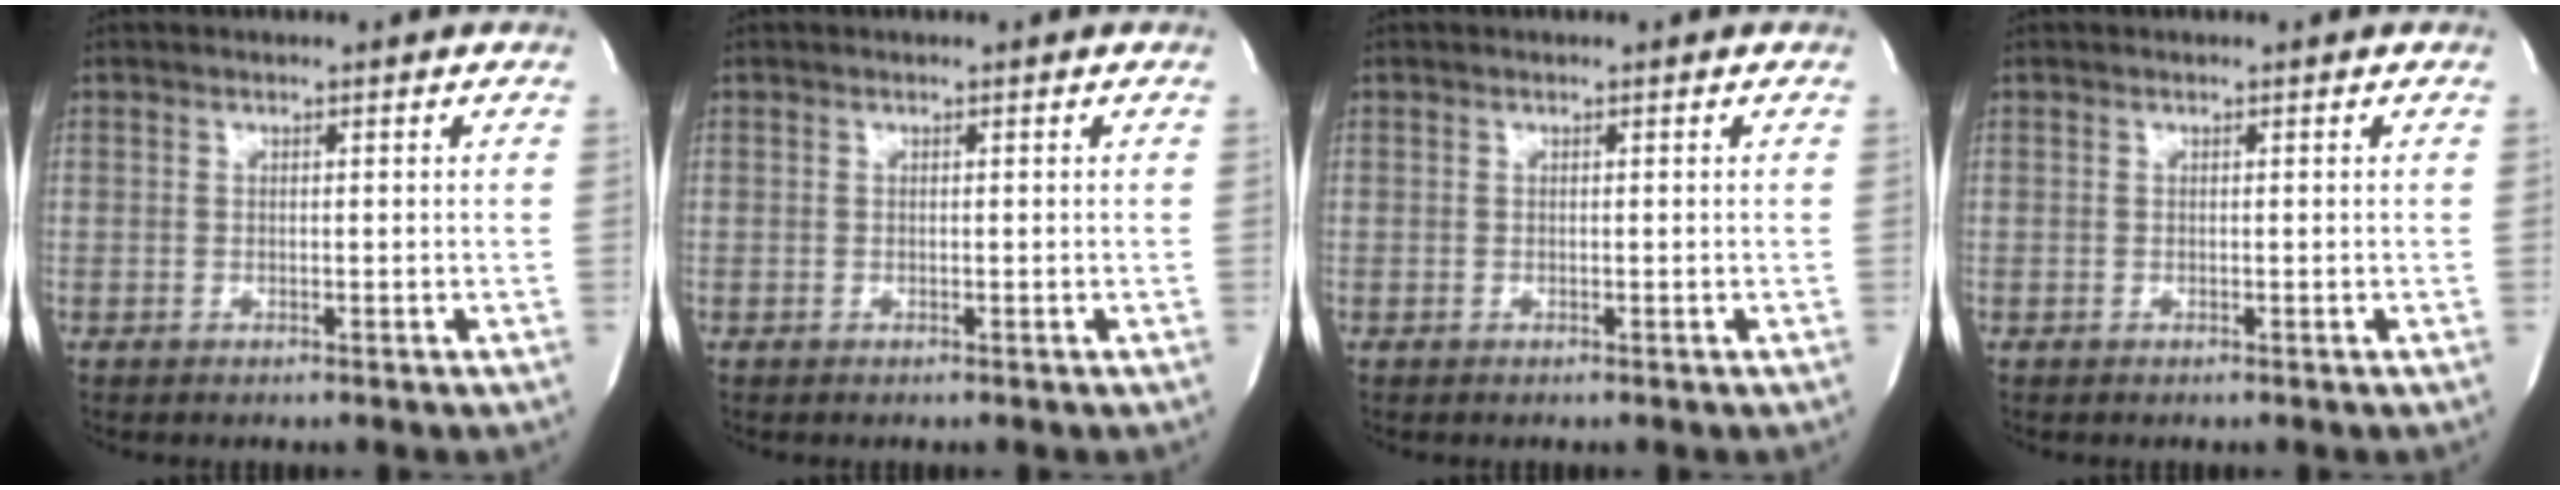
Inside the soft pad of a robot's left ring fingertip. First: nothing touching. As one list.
[{"total": 0.0}, {"total": 0.0}, {"total": 0.0}]